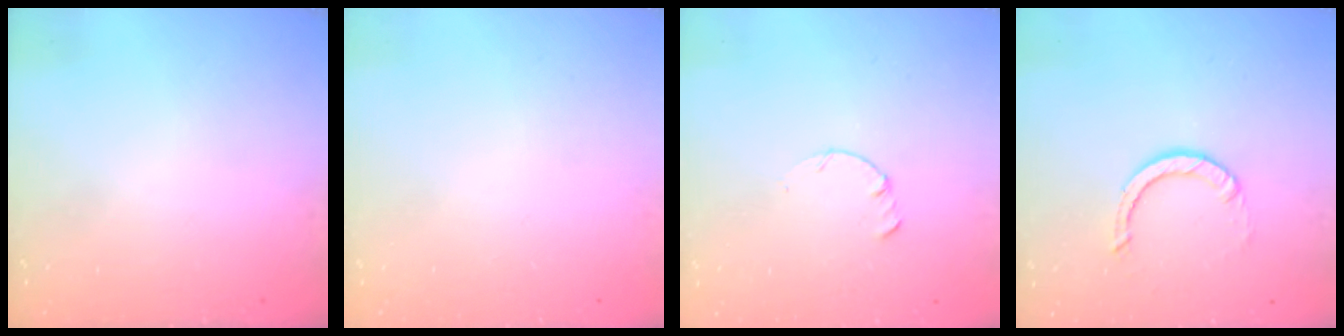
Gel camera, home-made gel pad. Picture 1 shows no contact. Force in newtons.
{"total": 0.0}
{"total": 0.0}
{"total": 3.8, "press": 3.8, "slide": 0.4}